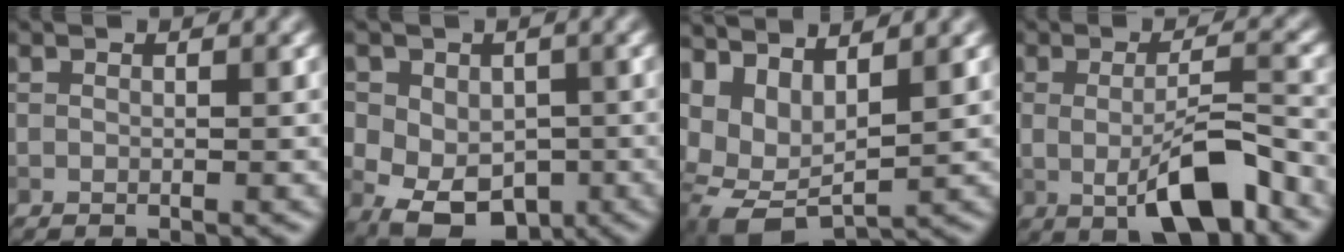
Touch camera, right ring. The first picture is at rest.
{"total": 8.7, "force": [-1.3, 6.9, 5.1], "torque": [-0.065, -0.005, -0.035]}
{"total": 7.8, "force": [2.2, 4.8, 5.7], "torque": [-0.133, -0.010, 0.053]}
{"total": 6.5, "force": [-1.7, 2.1, 5.9], "torque": [-0.102, -0.003, -0.027]}